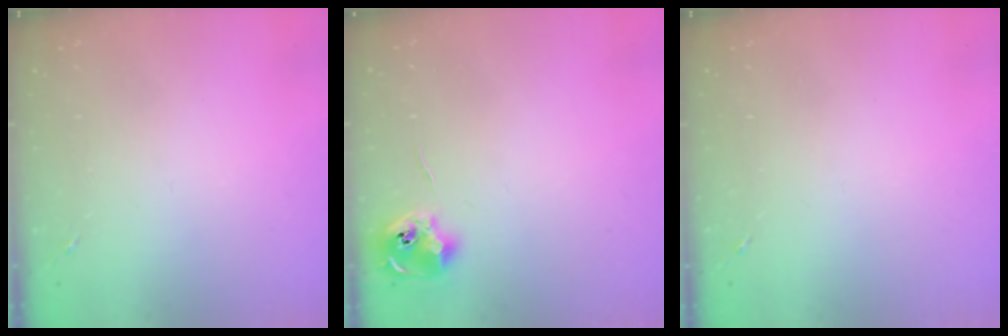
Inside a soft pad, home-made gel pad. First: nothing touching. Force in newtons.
{"total": 8.8, "press": 8.8, "slide": 0.1}
{"total": 0.0}